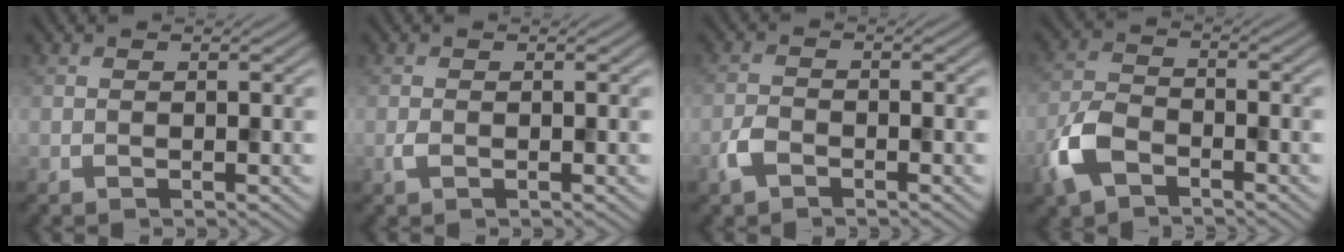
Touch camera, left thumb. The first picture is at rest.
{"total": 0.9, "force": [-0.3, 0.4, 0.7], "torque": [-0.020, 0.000, -0.006]}
{"total": 2.6, "force": [-1.7, 1.4, 1.4], "torque": [-0.033, 0.001, -0.041]}
{"total": 6.2, "force": [-3.5, 3.3, 3.8], "torque": [-0.092, -0.005, -0.087]}